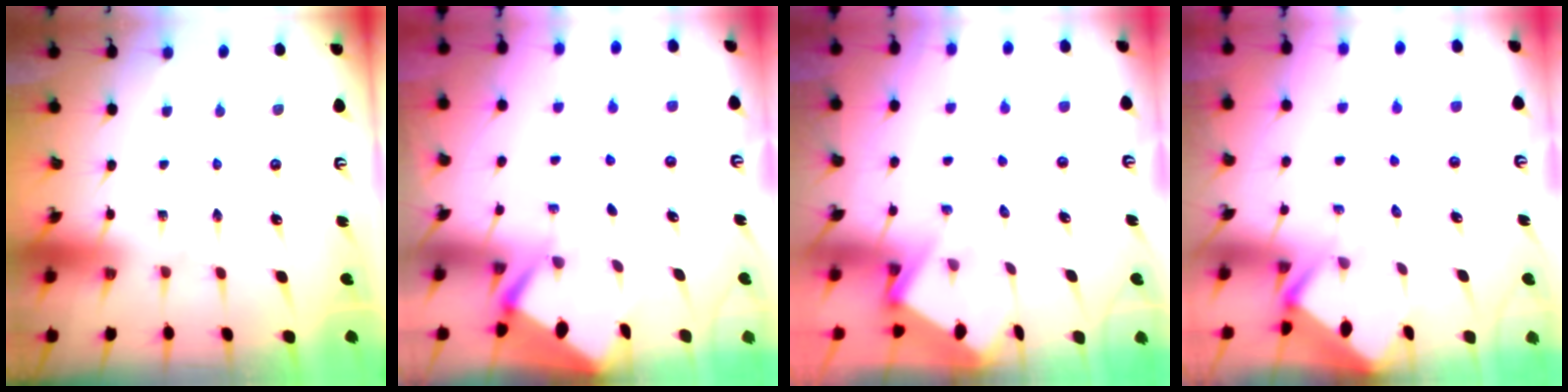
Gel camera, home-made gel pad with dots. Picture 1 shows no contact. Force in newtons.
{"total": 2.7, "press": 2.7, "slide": 0.3}
{"total": 3.9, "press": 3.9, "slide": 0.4}
{"total": 2.3, "press": 2.3, "slide": 0.2}